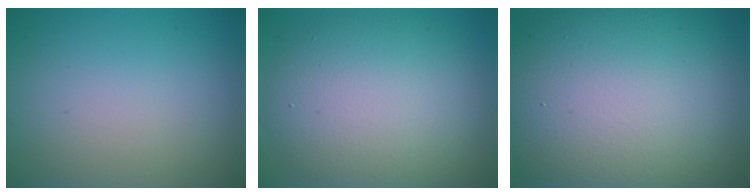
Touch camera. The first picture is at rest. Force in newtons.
{"total": 9.6, "press": 9.5, "slide": 0.7}
{"total": 15.6, "press": 15.5, "slide": 1.5}